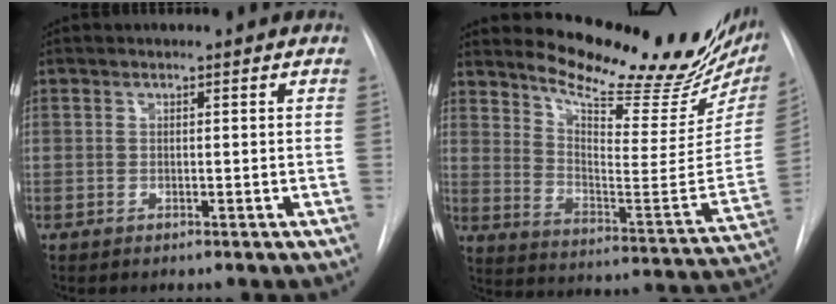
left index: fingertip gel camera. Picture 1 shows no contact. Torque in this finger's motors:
{"motor_torque": [0.65, -0.86, 0.07, 0.00]}